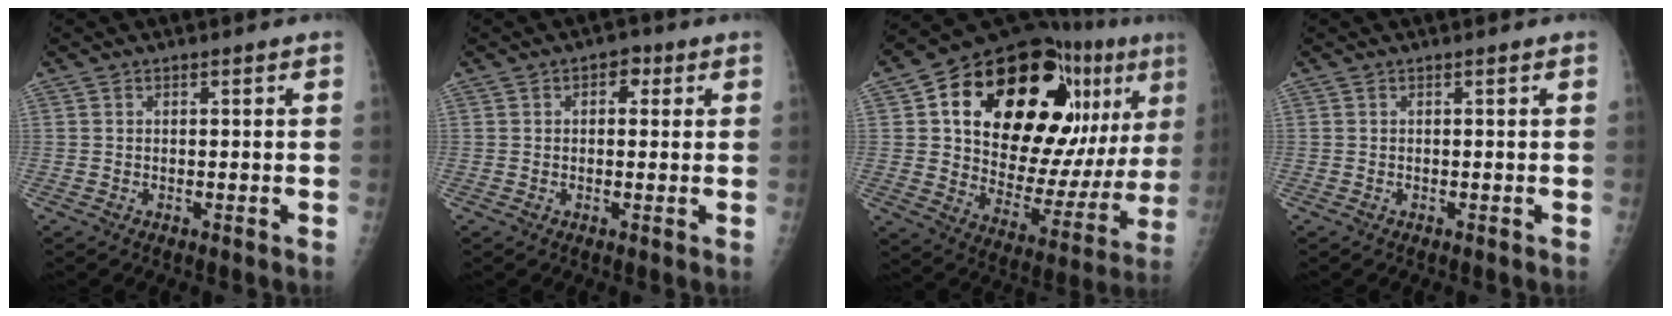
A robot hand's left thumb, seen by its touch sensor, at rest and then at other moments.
{"total": 3.5, "force": [1.2, 2.4, 2.2], "torque": [-0.008, 0.003, 0.010]}
{"total": 32.8, "force": [12.2, 15.8, 26.0], "torque": [-0.337, -0.009, 0.194]}
{"total": 0.0}